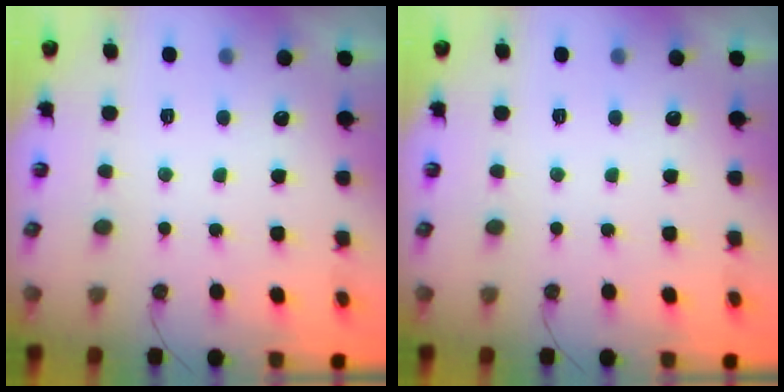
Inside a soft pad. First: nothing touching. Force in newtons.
{"total": 0.0}